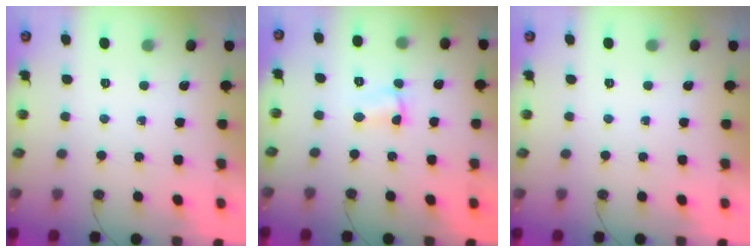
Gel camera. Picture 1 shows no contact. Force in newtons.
{"total": 1.5, "press": 1.4, "slide": 0.5}
{"total": 0.0}